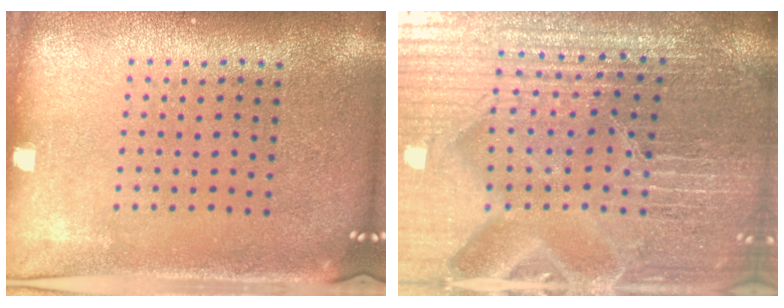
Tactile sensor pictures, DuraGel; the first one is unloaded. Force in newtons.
{"total": 5.1, "press": 4.9, "slide": 1.5}